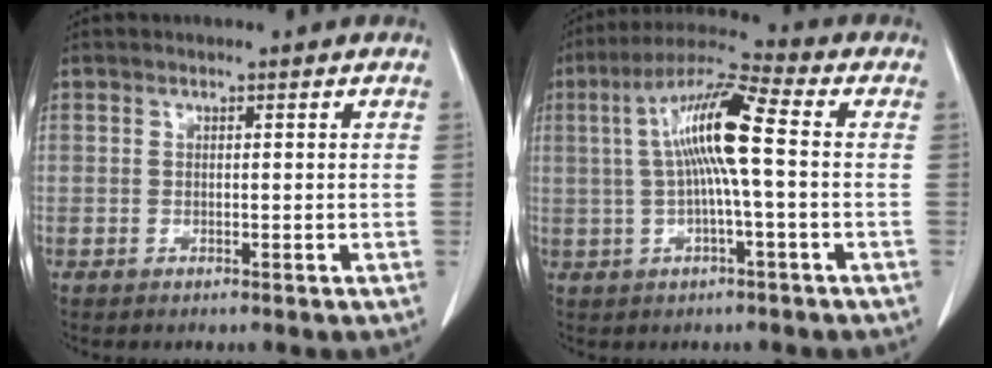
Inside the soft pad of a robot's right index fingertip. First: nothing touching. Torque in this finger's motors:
{"motor_torque": [1.48, 0.25, 0.46, 0.21]}